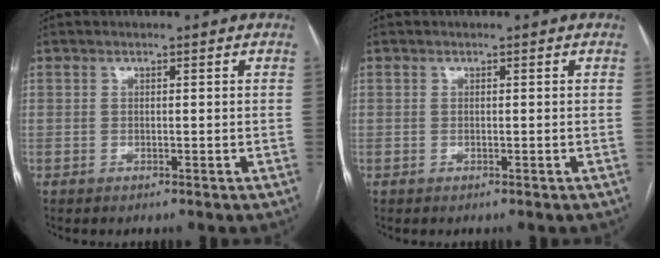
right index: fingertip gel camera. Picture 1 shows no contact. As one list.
[{"total": 0.0}]